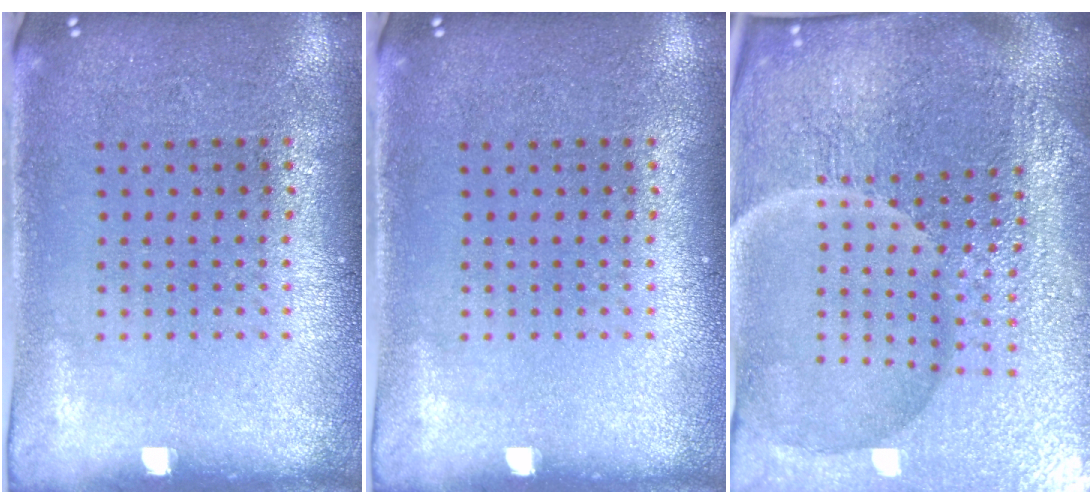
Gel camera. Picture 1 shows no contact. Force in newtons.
{"total": 0.0}
{"total": 7.2, "press": 6.3, "slide": 3.5}